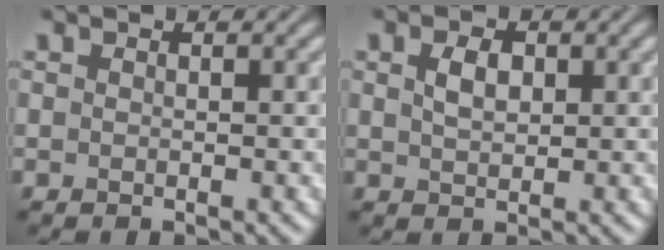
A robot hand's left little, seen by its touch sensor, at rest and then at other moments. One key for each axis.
{"total": 2.3, "fx": 0.7, "fy": 1.4, "fz": 1.7, "tx": -0.038, "ty": 0.002, "tz": 0.013}